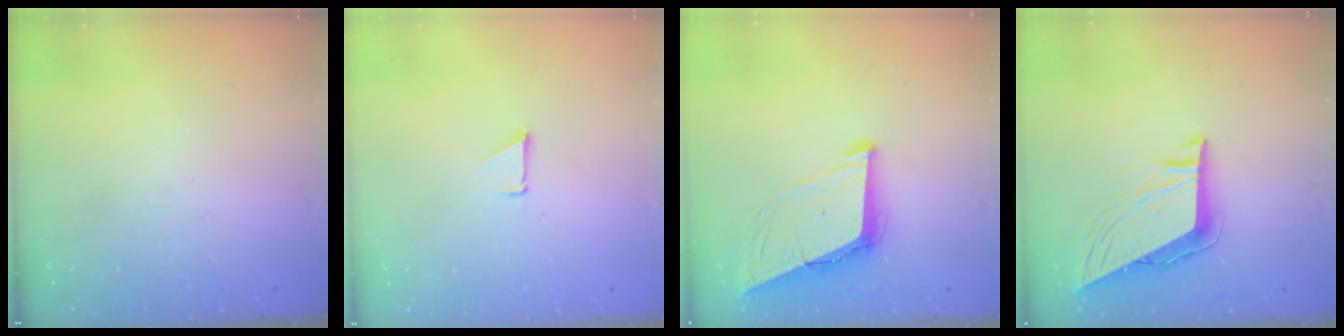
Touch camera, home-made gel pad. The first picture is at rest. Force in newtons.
{"total": 0.7, "press": 0.7, "slide": 0.1}
{"total": 8.6, "press": 7.8, "slide": 3.6}
{"total": 8.9, "press": 8.8, "slide": 1.4}